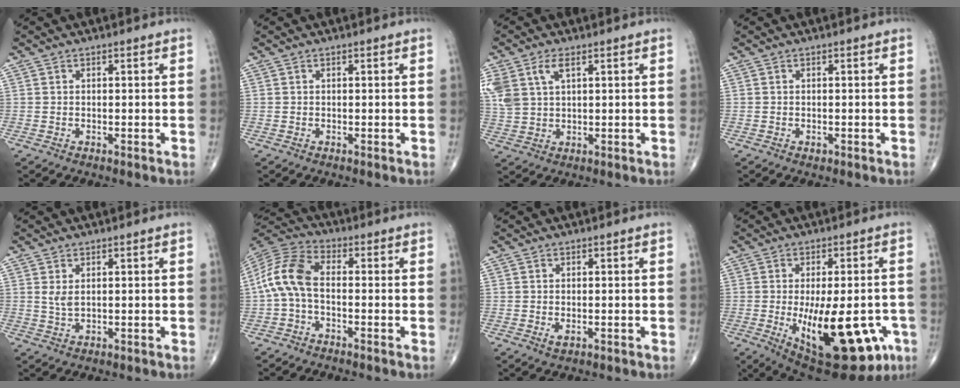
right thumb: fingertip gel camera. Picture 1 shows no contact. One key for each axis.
{"total": 0.0}
{"total": 8.4, "fx": 3.7, "fy": 4.6, "fz": 6.0, "tx": -0.146, "ty": 0.003, "tz": 0.079}
{"total": 0.5, "fx": -0.2, "fy": 0.4, "fz": 0.3, "tx": -0.004, "ty": 0.000, "tz": -0.002}
{"total": 2.1, "fx": 0.8, "fy": 0.9, "fz": 1.7, "tx": -0.032, "ty": -0.004, "tz": 0.020}
{"total": 9.6, "fx": -1.0, "fy": 5.1, "fz": 8.1, "tx": -0.173, "ty": 0.029, "tz": -0.032}
{"total": 1.2, "fx": -0.2, "fy": 0.6, "fz": 1.0, "tx": -0.016, "ty": -0.003, "tz": 0.000}
{"total": 22.4, "fx": -6.6, "fy": 9.7, "fz": 19.0, "tx": -0.235, "ty": -0.011, "tz": -0.068}